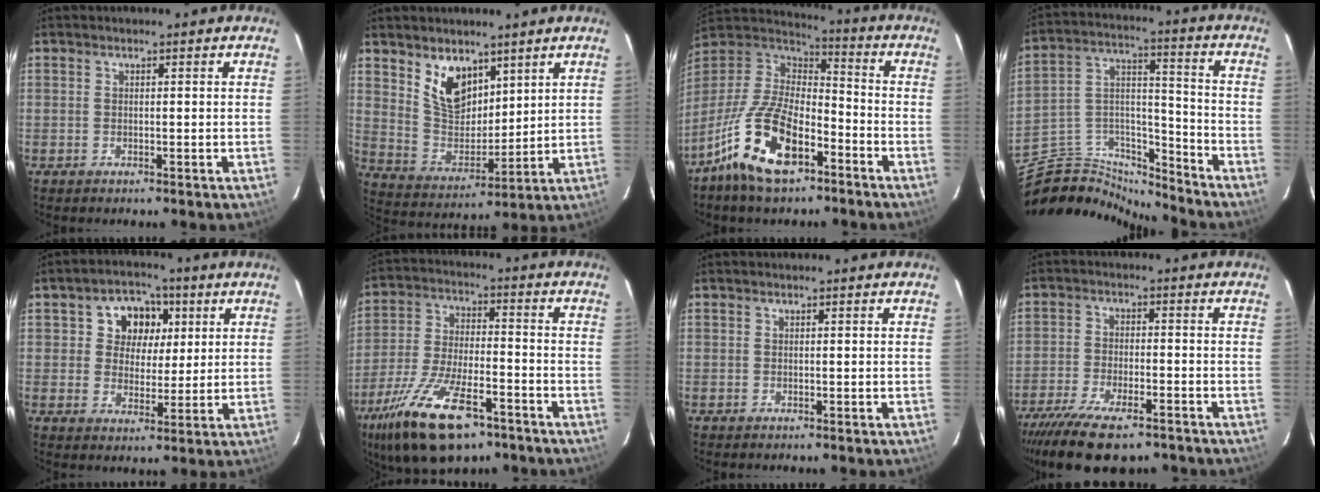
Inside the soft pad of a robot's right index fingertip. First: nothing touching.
{"total": 10.3, "force": [6.2, 6.1, 5.4], "torque": [-0.099, 0.003, 0.132]}
{"total": 18.2, "force": [-10.4, 8.4, 12.3], "torque": [-0.258, -0.013, -0.193]}
{"total": 15.0, "force": [-13.5, 5.2, 4.2], "torque": [-0.094, 0.048, -0.242]}
{"total": 8.4, "force": [2.5, 7.1, 3.7], "torque": [-0.069, 0.016, 0.040]}
{"total": 19.0, "force": [-11.9, 7.5, 12.8], "torque": [-0.264, -0.037, -0.206]}
{"total": 0.0}
{"total": 14.2, "force": [-10.7, 4.9, 8.0], "torque": [-0.177, -0.030, -0.182]}